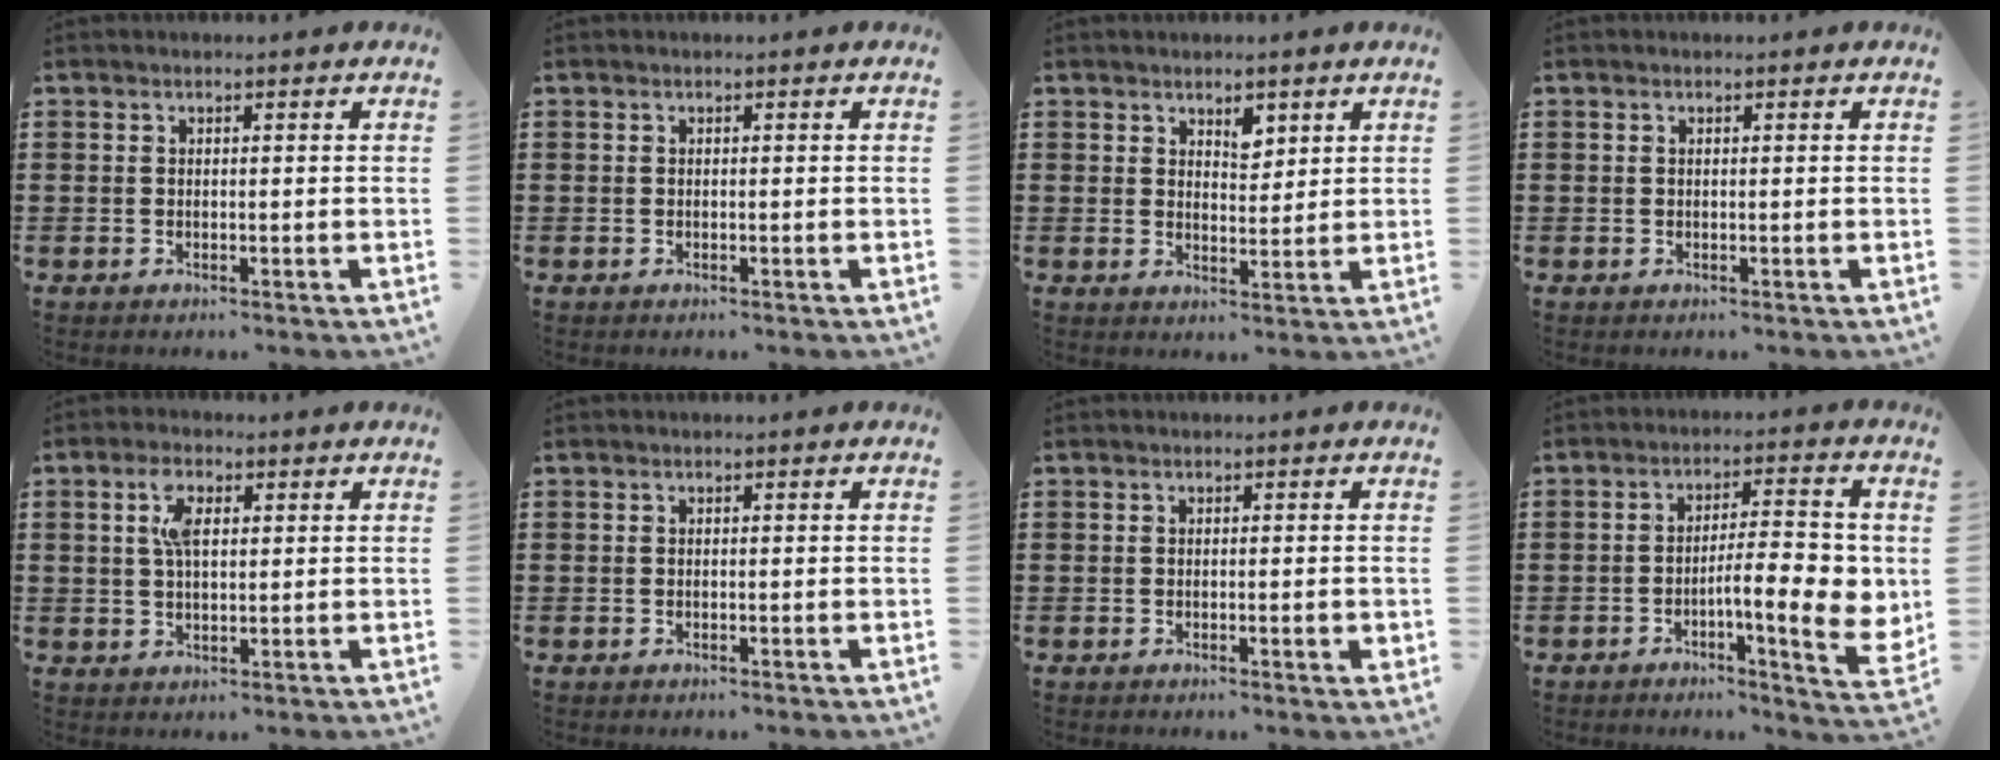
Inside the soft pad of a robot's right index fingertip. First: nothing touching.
{"total": 0.0}
{"total": 3.5, "force": [2.5, 1.8, 1.6], "torque": [-0.021, 0.000, 0.042]}
{"total": 0.0}
{"total": 4.7, "force": [1.4, 2.1, 3.9], "torque": [-0.085, 0.012, 0.023]}
{"total": 0.0}
{"total": 1.2, "force": [-0.2, 0.2, 1.2], "torque": [-0.019, -0.001, -0.003]}
{"total": 9.7, "force": [-1.8, 2.7, 9.2], "torque": [-0.130, -0.002, -0.029]}